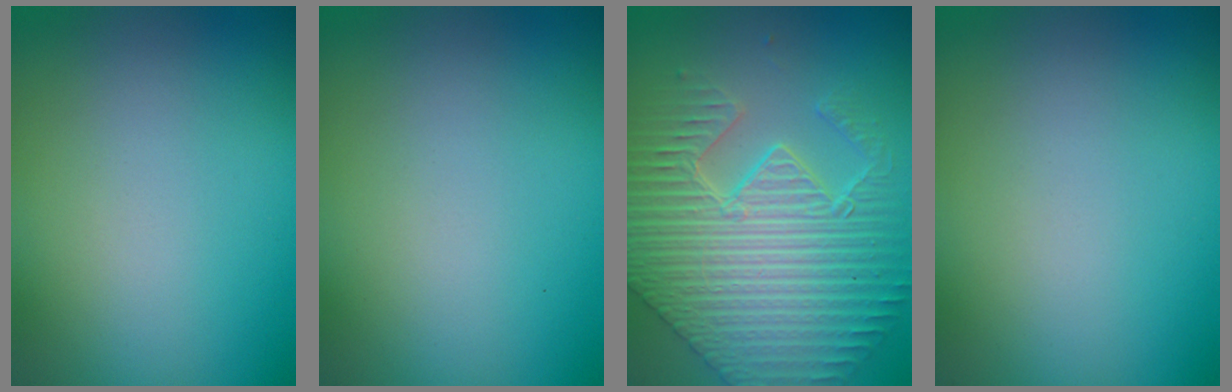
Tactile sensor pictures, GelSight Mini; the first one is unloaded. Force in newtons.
{"total": 0.0}
{"total": 7.0, "press": 5.8, "slide": 3.9}
{"total": 0.0}